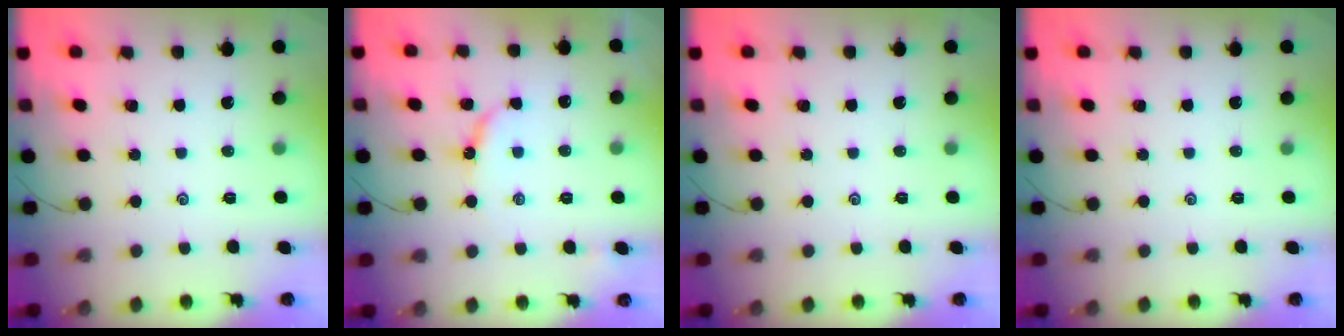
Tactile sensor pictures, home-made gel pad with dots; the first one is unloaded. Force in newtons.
{"total": 6.4, "press": 6.4, "slide": 0.6}
{"total": 0.0}
{"total": 0.0}